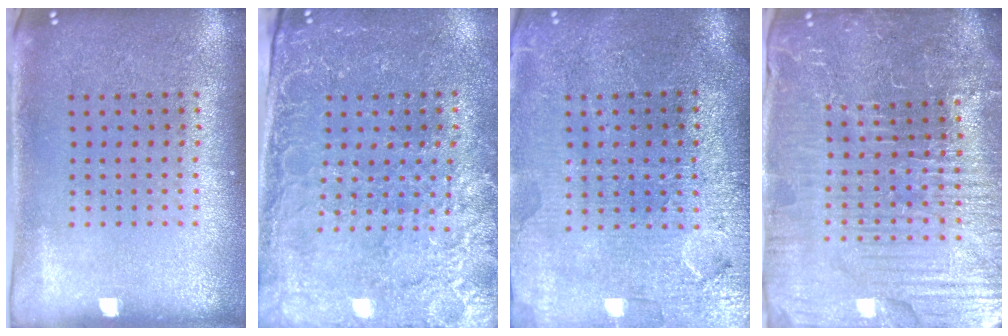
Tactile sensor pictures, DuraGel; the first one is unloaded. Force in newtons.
{"total": 2.9, "press": 2.8, "slide": 0.8}
{"total": 3.6, "press": 3.4, "slide": 1.4}
{"total": 6.0, "press": 5.5, "slide": 2.5}